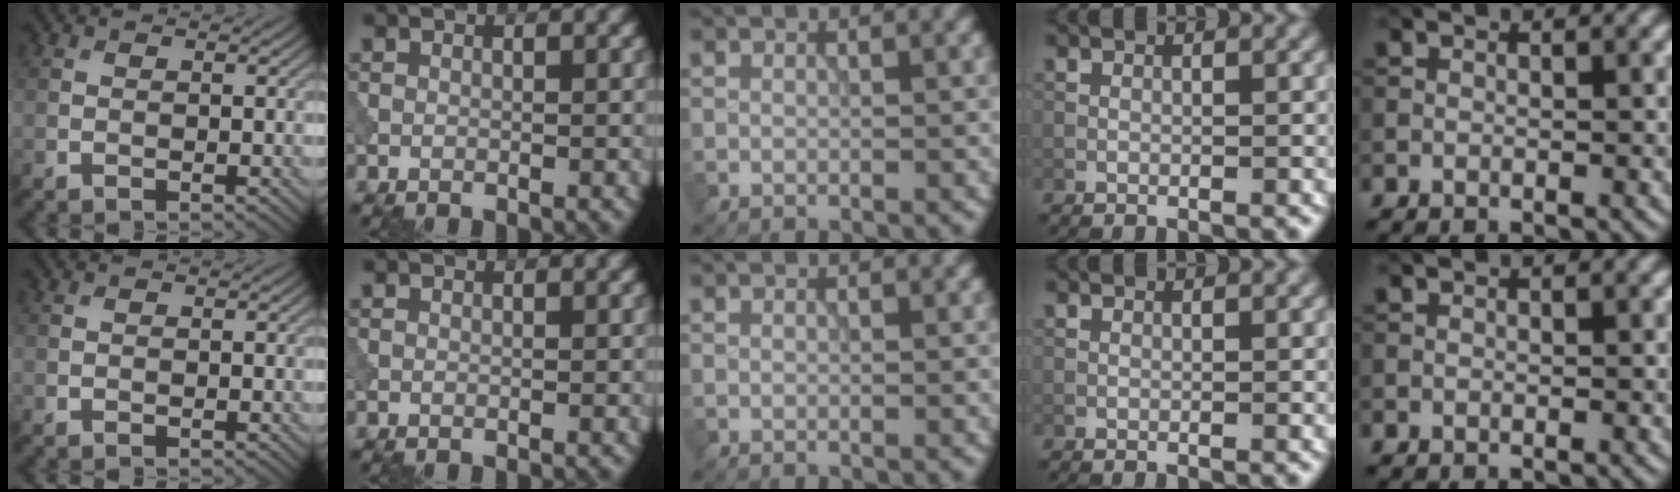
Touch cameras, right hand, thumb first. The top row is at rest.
{}